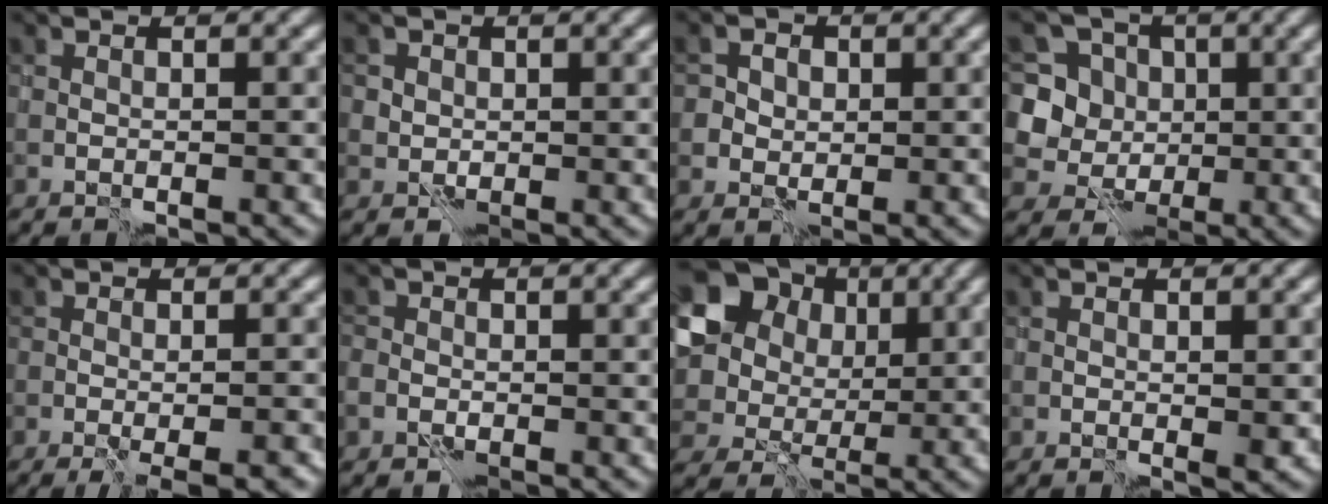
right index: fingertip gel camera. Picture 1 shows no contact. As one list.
[{"total": 2.3, "force": [0.8, 2.1, 0.5], "torque": [-0.004, 0.015, -0.001]}, {"total": 2.8, "force": [0.4, 2.7, 0.9], "torque": [-0.012, 0.010, -0.009]}, {"total": 5.5, "force": [1.2, 5.0, 1.7], "torque": [-0.034, 0.014, 0.010]}, {"total": 4.0, "force": [-2.4, 0.5, 3.2], "torque": [-0.035, -0.009, -0.021]}, {"total": 0.8, "force": [-0.4, 0.7, 0.2], "torque": [-0.004, 0.000, -0.009]}, {"total": 18.5, "force": [7.1, 14.7, 8.8], "torque": [-0.225, 0.017, 0.133]}, {"total": 1.2, "force": [0.0, 0.5, 1.1], "torque": [-0.018, -0.004, 0.002]}]